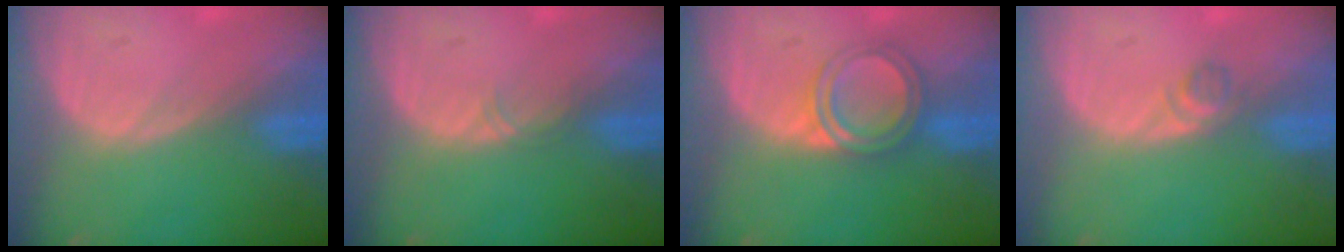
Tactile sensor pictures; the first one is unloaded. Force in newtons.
{"total": 0.9, "press": 0.8, "slide": 0.2}
{"total": 4.7, "press": 4.5, "slide": 1.3}
{"total": 1.8, "press": 1.5, "slide": 0.9}